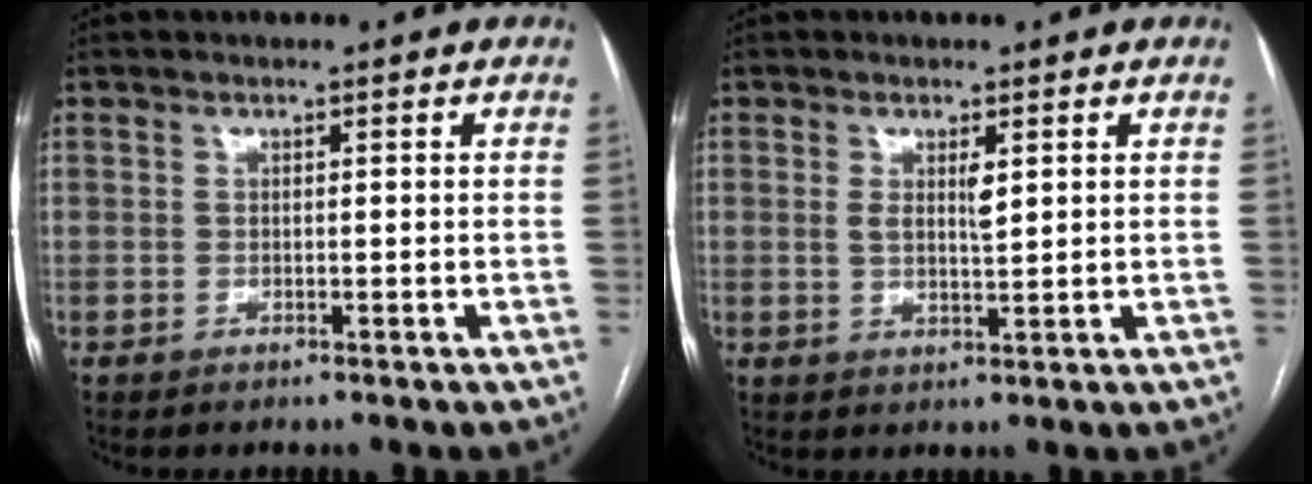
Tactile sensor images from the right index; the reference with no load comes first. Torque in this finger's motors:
{"motor_torque": [0.44, 0.12, 0.35, 0.07]}